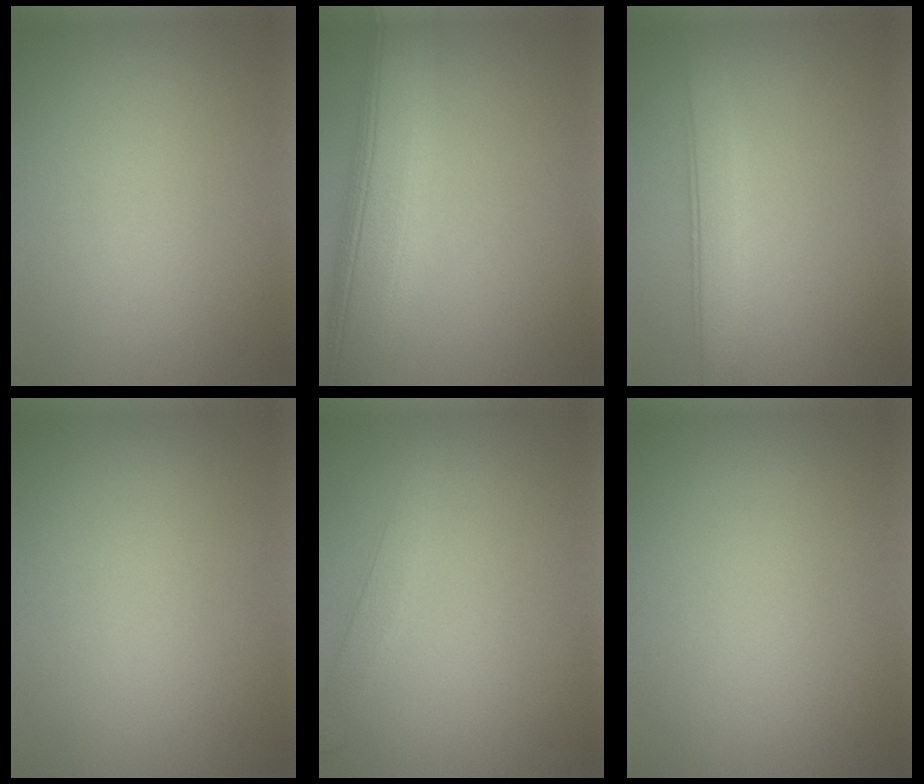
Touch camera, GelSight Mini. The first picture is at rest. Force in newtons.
{"total": 10.9, "press": 10.9, "slide": 0.9}
{"total": 3.8, "press": 3.7, "slide": 0.4}
{"total": 0.0}
{"total": 2.4, "press": 2.4, "slide": 0.1}
{"total": 0.0}